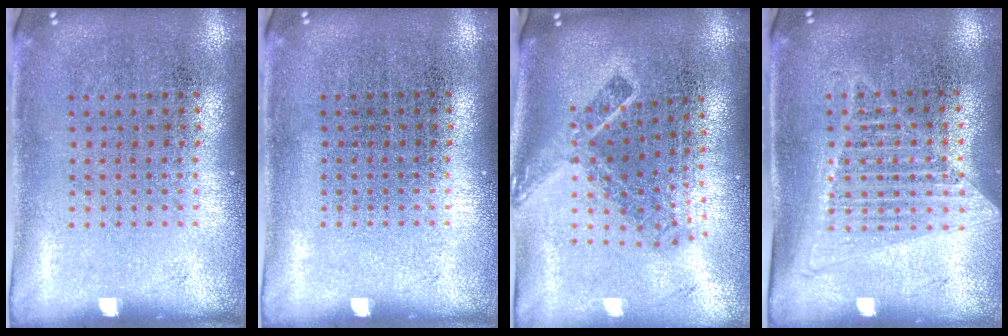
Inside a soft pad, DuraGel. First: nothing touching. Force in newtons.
{"total": 0.0}
{"total": 2.2, "press": 1.5, "slide": 1.6}
{"total": 1.3, "press": 1.2, "slide": 0.5}